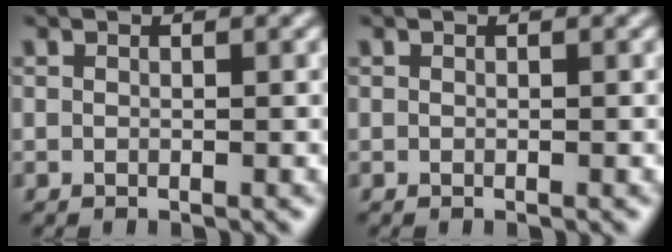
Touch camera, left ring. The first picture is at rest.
{"total": 0.0}